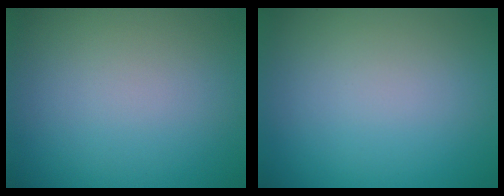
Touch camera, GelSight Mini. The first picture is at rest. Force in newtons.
{"total": 0.0}